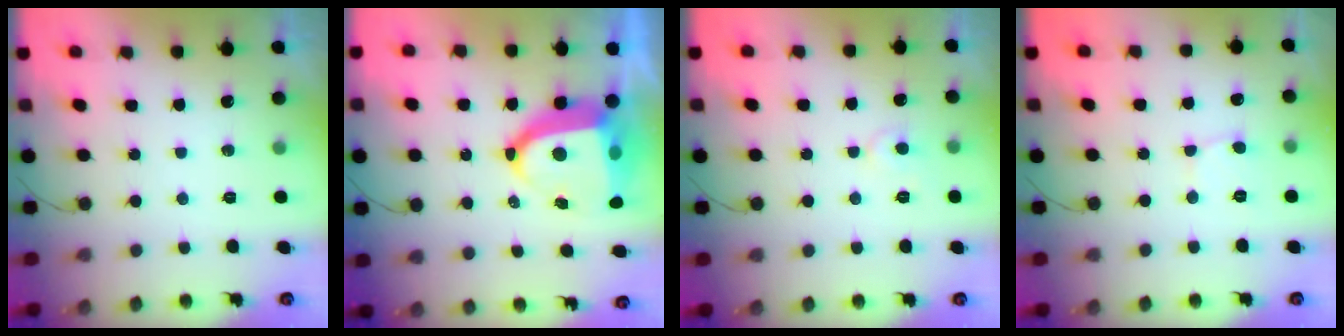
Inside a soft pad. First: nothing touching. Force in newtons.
{"total": 15.1, "press": 14.9, "slide": 2.0}
{"total": 4.1, "press": 4.1, "slide": 0.6}
{"total": 2.8, "press": 2.8, "slide": 0.3}